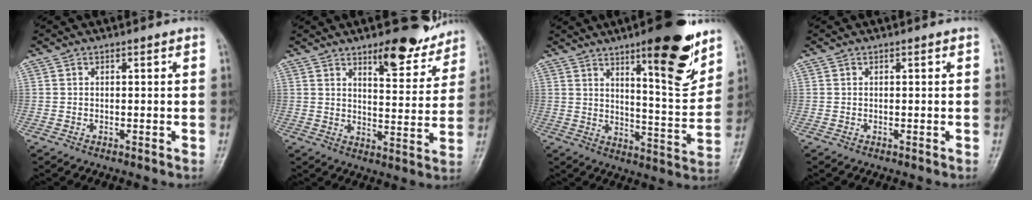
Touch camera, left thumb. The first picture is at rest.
{"total": 10.7, "force": [8.0, 3.9, 6.0], "torque": [-0.051, -0.056, 0.117]}
{"total": 16.2, "force": [9.9, 3.9, 12.1], "torque": [-0.141, -0.065, 0.149]}
{"total": 0.0}